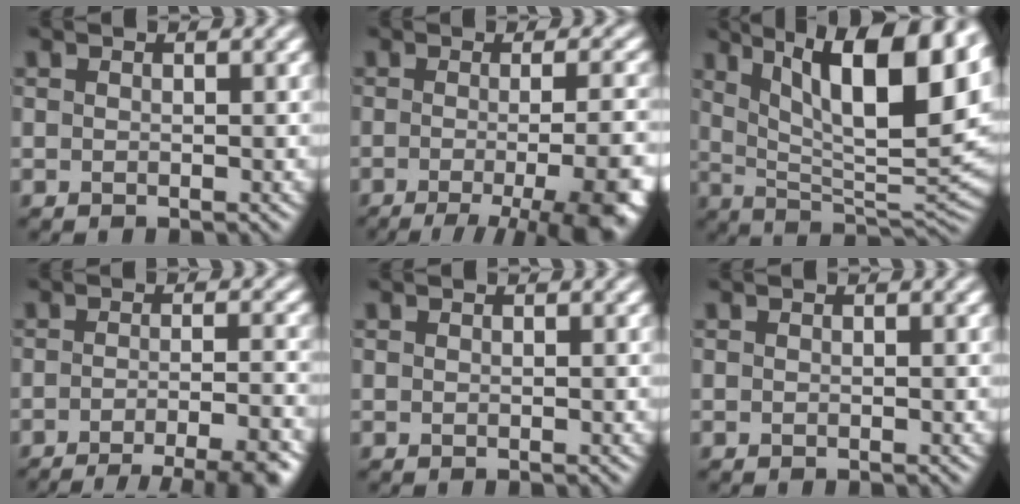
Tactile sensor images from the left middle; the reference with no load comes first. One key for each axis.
{"total": 11.2, "fx": -4.0, "fy": 4.0, "fz": 9.7, "tx": -0.086, "ty": -0.008, "tz": -0.050}
{"total": 14.2, "fx": 6.4, "fy": 4.4, "fz": 11.9, "tx": -0.181, "ty": 0.001, "tz": 0.114}
{"total": 9.1, "fx": -6.5, "fy": 2.2, "fz": 6.0, "tx": -0.069, "ty": -0.003, "tz": -0.079}
{"total": 0.0}
{"total": 0.0}